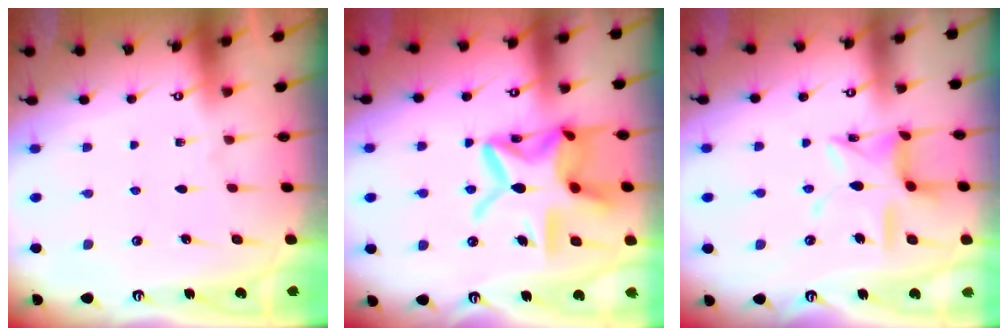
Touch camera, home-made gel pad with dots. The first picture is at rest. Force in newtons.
{"total": 17.8, "press": 17.7, "slide": 1.6}
{"total": 11.6, "press": 11.6, "slide": 0.7}